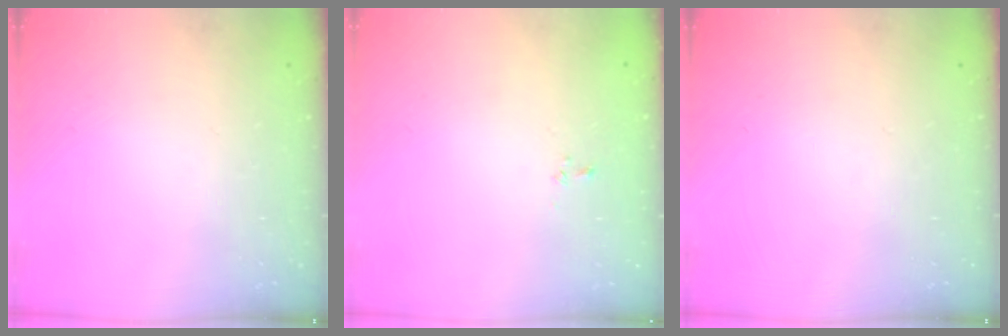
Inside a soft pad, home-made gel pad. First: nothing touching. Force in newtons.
{"total": 2.2, "press": 2.0, "slide": 0.9}
{"total": 0.0}